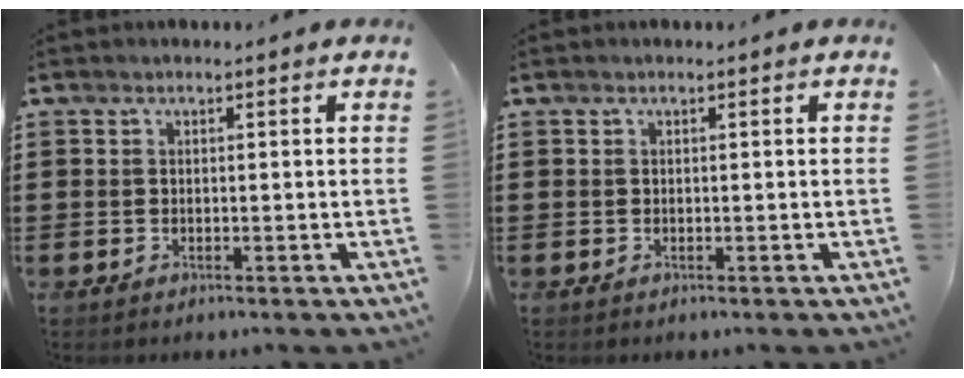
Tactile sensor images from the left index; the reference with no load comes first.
{"total": 0.0}